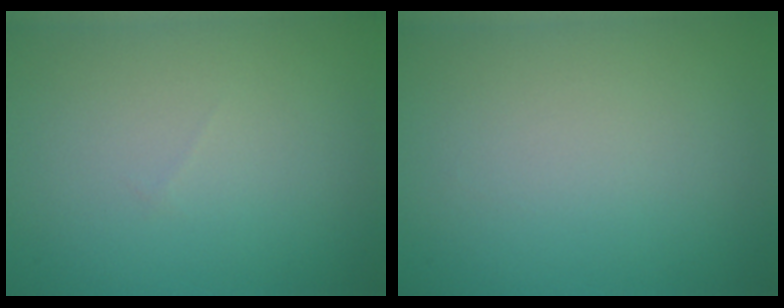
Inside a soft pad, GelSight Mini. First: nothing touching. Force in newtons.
{"total": 0.0}